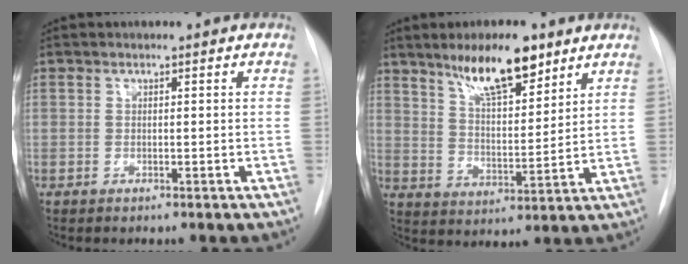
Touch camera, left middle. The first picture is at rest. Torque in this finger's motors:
{"motor_torque": [1.08, -1.06, 0.43, 0.06]}